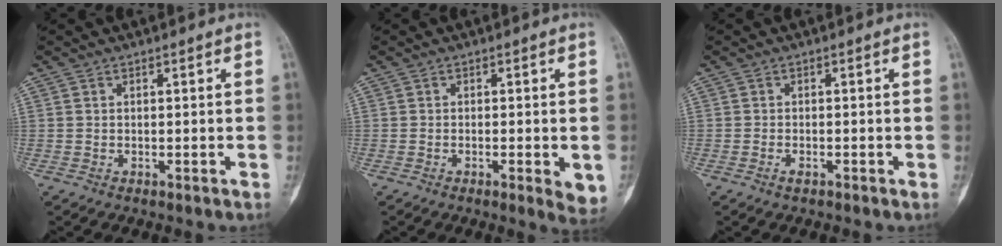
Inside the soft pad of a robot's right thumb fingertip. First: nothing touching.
{"total": 4.2, "force": [-1.1, 1.2, 3.9], "torque": [-0.054, -0.010, -0.016]}
{"total": 1.0, "force": [-0.6, 0.5, 0.7], "torque": [-0.016, 0.001, -0.013]}